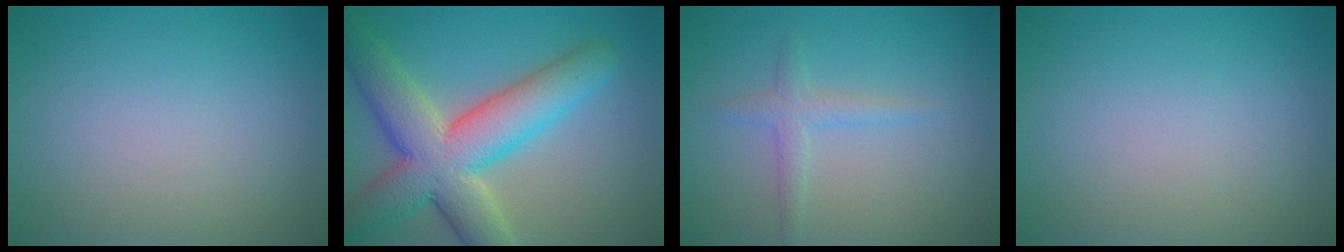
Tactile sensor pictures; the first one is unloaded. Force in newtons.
{"total": 10.2, "press": 10.2, "slide": 0.5}
{"total": 1.8, "press": 1.8, "slide": 0.1}
{"total": 0.0}